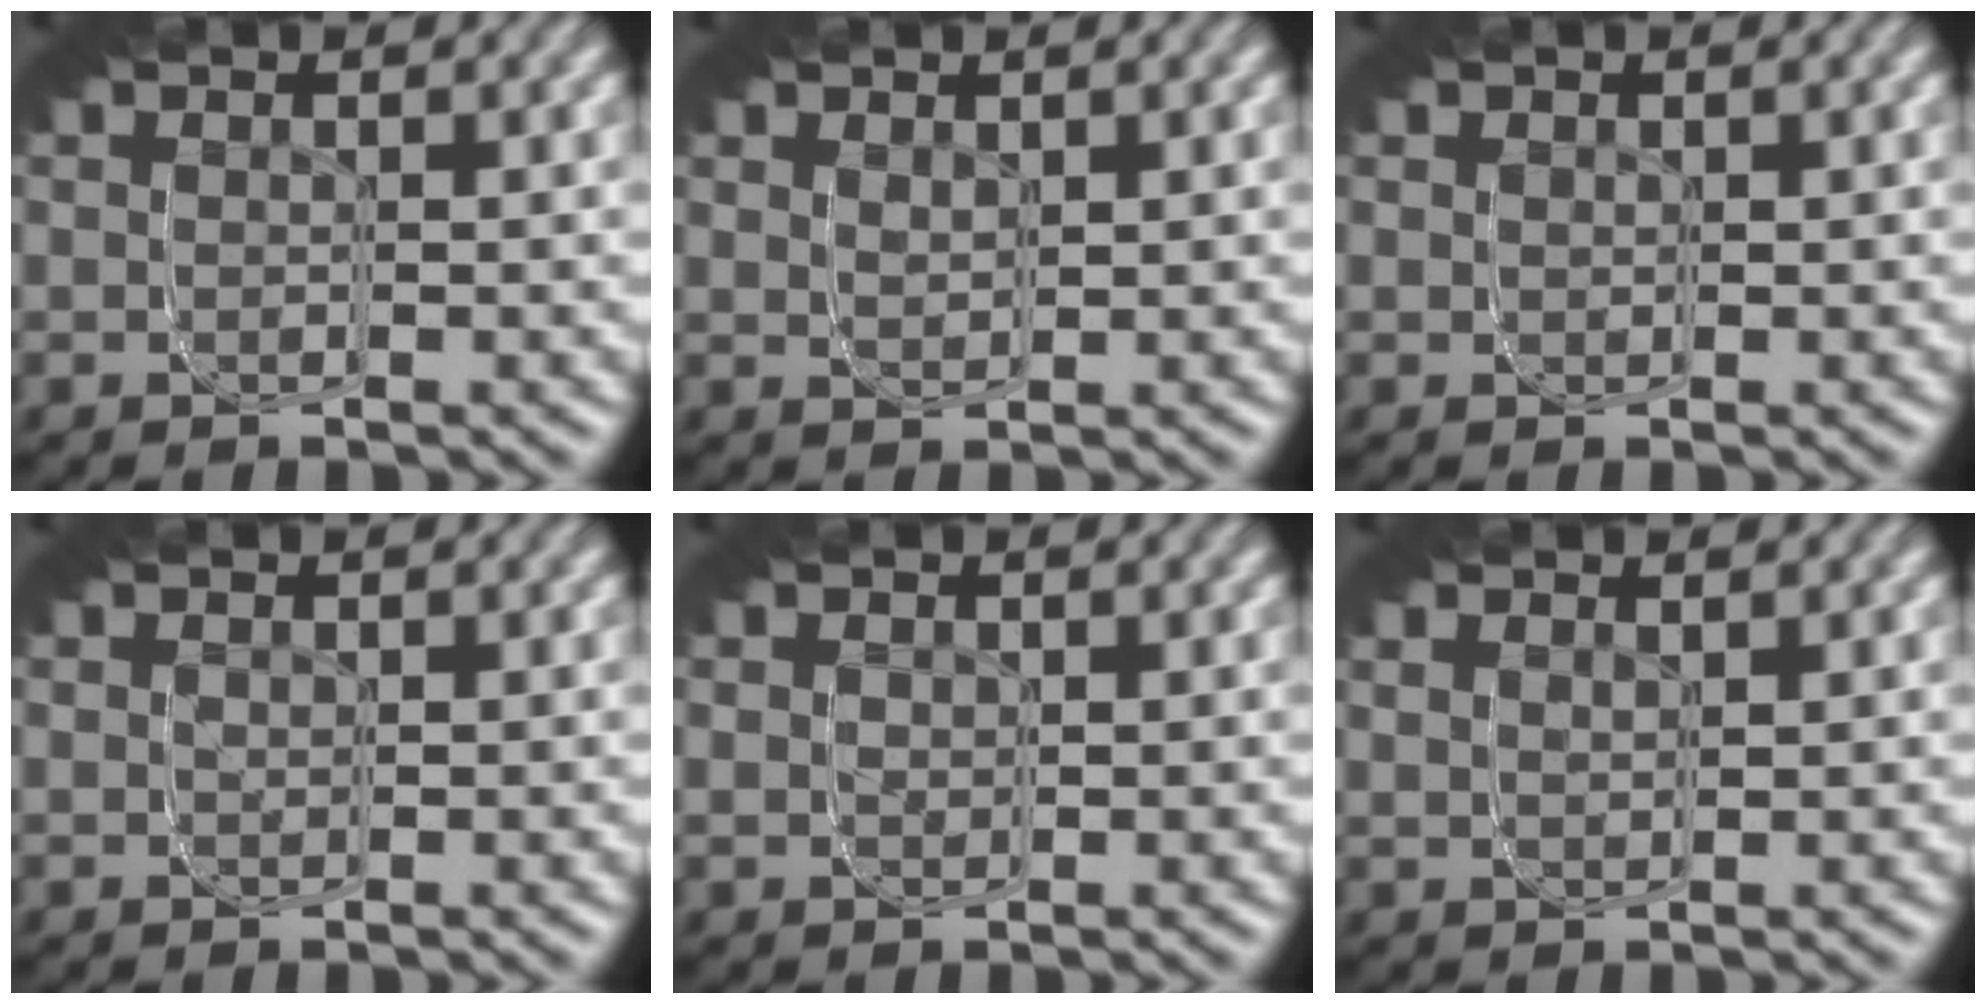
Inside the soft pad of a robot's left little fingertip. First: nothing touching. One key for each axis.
{"total": 1.7, "fx": 0.8, "fy": 1.4, "fz": 0.6, "tx": -0.025, "ty": 0.009, "tz": 0.005}
{"total": 0.8, "fx": 0.2, "fy": 0.6, "fz": -0.3, "tx": -0.001, "ty": -0.005, "tz": 0.003}
{"total": 0.9, "fx": 0.0, "fy": 0.9, "fz": 0.2, "tx": -0.007, "ty": -0.001, "tz": -0.002}
{"total": 2.2, "fx": 0.4, "fy": 2.1, "fz": 0.7, "tx": -0.018, "ty": -0.002, "tz": 0.001}
{"total": 2.0, "fx": 0.8, "fy": 1.6, "fz": 0.8, "tx": -0.027, "ty": 0.008, "tz": 0.007}